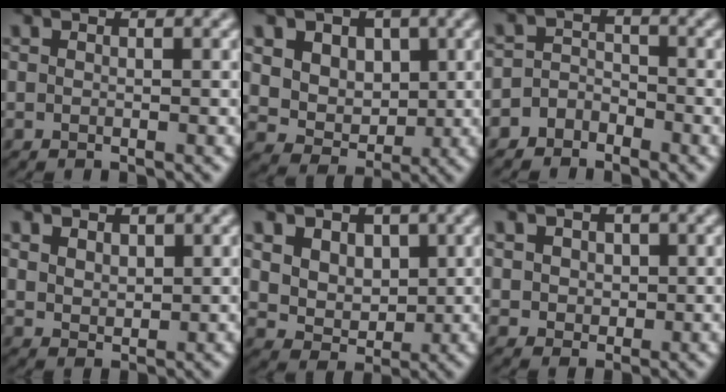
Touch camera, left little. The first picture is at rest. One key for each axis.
{"total": 7.2, "fx": 2.5, "fy": 5.7, "fz": 3.4, "tx": -0.067, "ty": 0.004, "tz": 0.044}
{"total": 2.9, "fx": -2.2, "fy": 1.9, "fz": 0.1, "tx": 0.035, "ty": 0.010, "tz": -0.053}
{"total": 2.1, "fx": 1.1, "fy": 1.4, "fz": 1.1, "tx": -0.031, "ty": -0.002, "tz": 0.018}
{"total": 6.5, "fx": 2.6, "fy": 5.2, "fz": 3.1, "tx": -0.071, "ty": 0.004, "tz": 0.044}
{"total": 3.0, "fx": 1.0, "fy": 2.4, "fz": 1.5, "tx": -0.040, "ty": 0.006, "tz": 0.015}